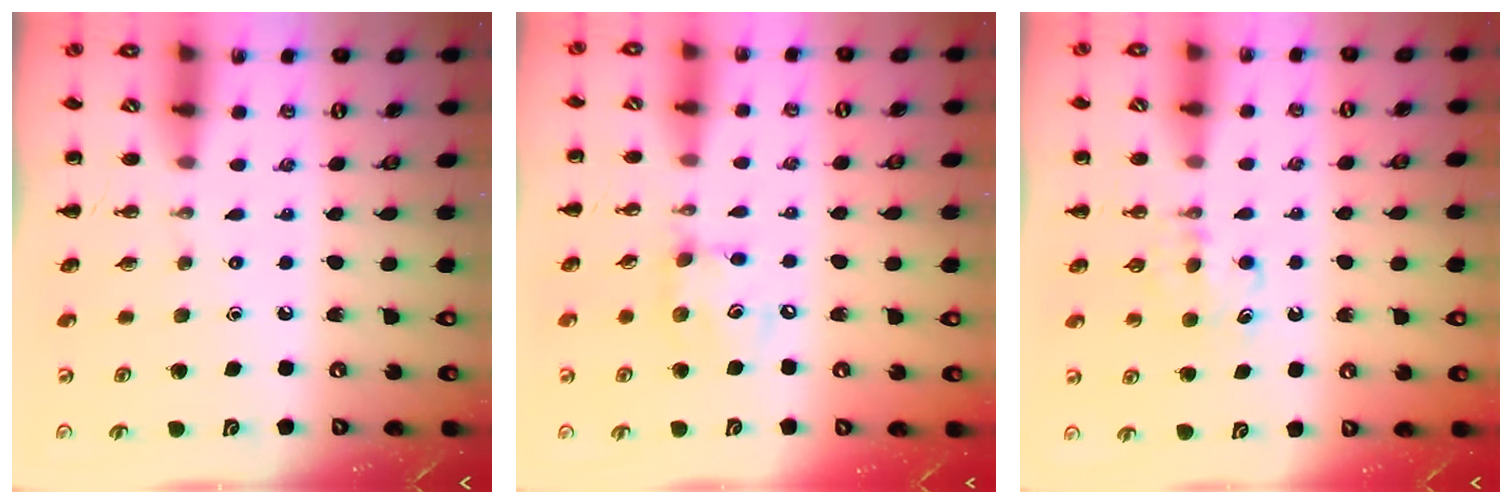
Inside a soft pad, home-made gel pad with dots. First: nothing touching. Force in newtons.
{"total": 7.9, "press": 7.9, "slide": 0.8}
{"total": 5.2, "press": 5.0, "slide": 1.6}